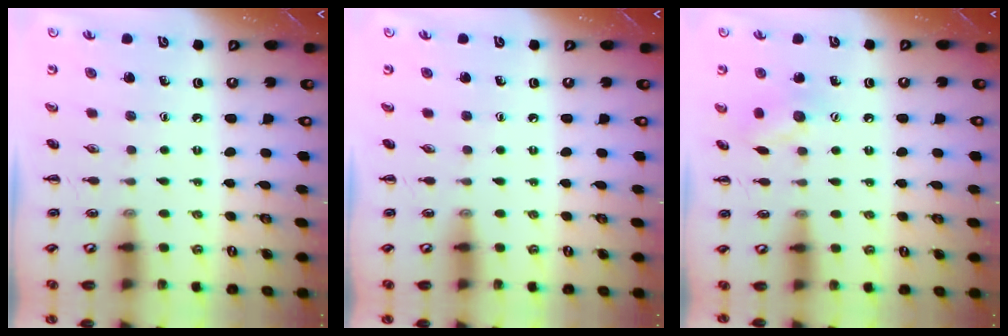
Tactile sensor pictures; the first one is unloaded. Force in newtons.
{"total": 0.0}
{"total": 7.8, "press": 7.7, "slide": 1.2}